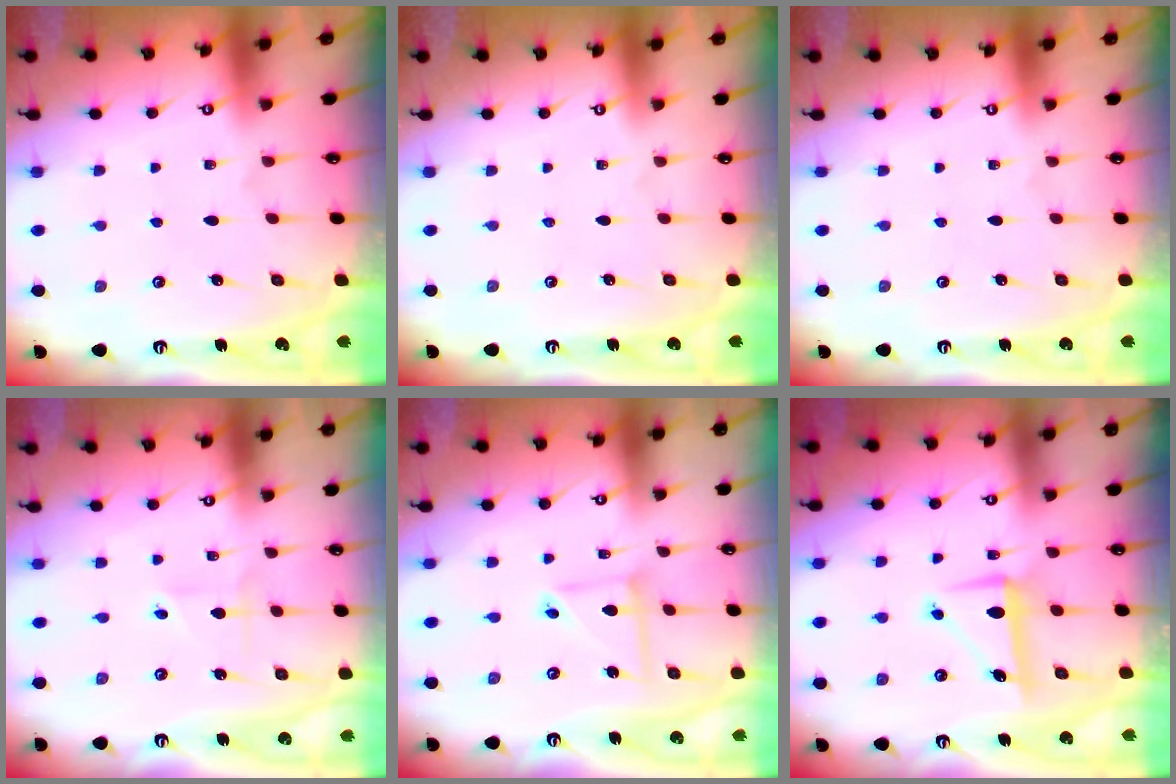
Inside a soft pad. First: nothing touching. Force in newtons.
{"total": 0.0}
{"total": 0.0}
{"total": 1.9, "press": 1.8, "slide": 0.4}
{"total": 6.3, "press": 6.3, "slide": 0.5}
{"total": 7.2, "press": 7.1, "slide": 1.0}